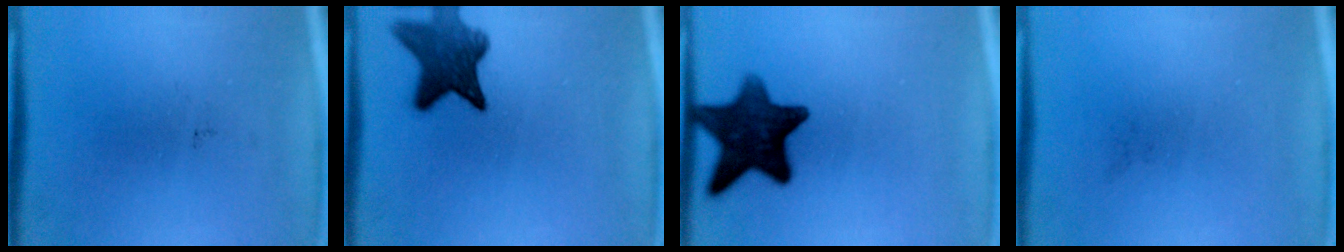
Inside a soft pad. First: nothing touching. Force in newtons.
{"total": 8.0}
{"total": 12.7}
{"total": 0.0}